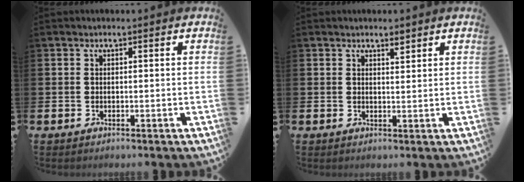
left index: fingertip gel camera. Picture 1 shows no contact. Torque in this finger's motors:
{"motor_torque": [0.41, -0.16, 0.14, 0.01]}